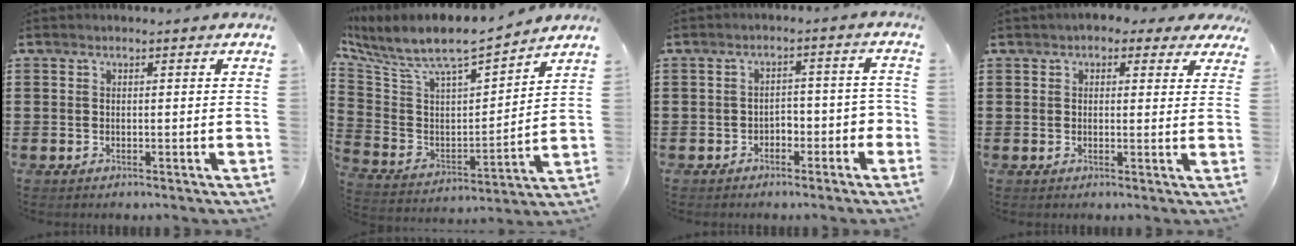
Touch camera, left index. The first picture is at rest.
{"total": 7.4, "force": [6.2, 2.0, 3.5], "torque": [-0.099, -0.052, 0.102]}
{"total": 3.4, "force": [-2.4, 1.8, 1.5], "torque": [-0.029, 0.008, -0.052]}
{"total": 2.6, "force": [1.8, 1.4, 1.3], "torque": [-0.024, 0.005, 0.030]}